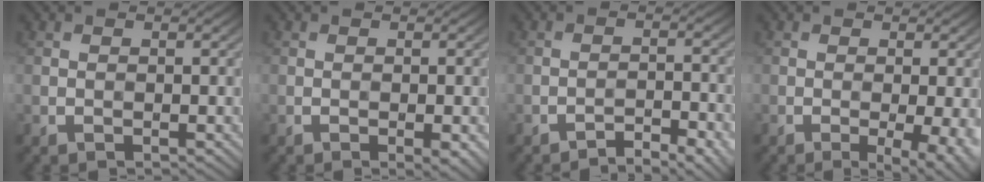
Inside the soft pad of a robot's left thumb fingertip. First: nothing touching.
{"total": 1.9, "force": [-0.7, 0.3, 1.7], "torque": [-0.027, 0.000, -0.011]}
{"total": 5.8, "force": [-4.3, 1.1, 3.7], "torque": [-0.056, 0.014, -0.066]}
{"total": 4.1, "force": [-1.1, 0.9, 3.8], "torque": [-0.057, -0.006, -0.013]}